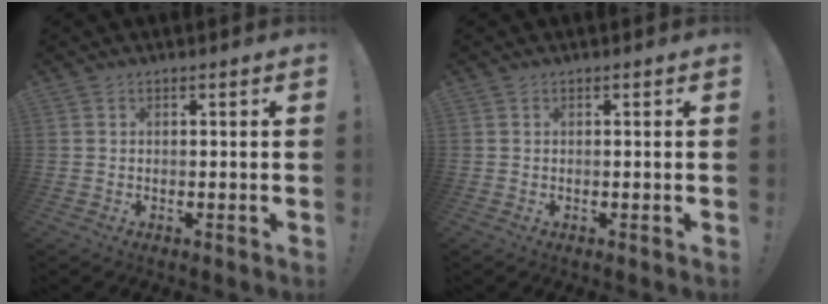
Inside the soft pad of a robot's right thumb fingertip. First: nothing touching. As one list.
[{"total": 0.0}]